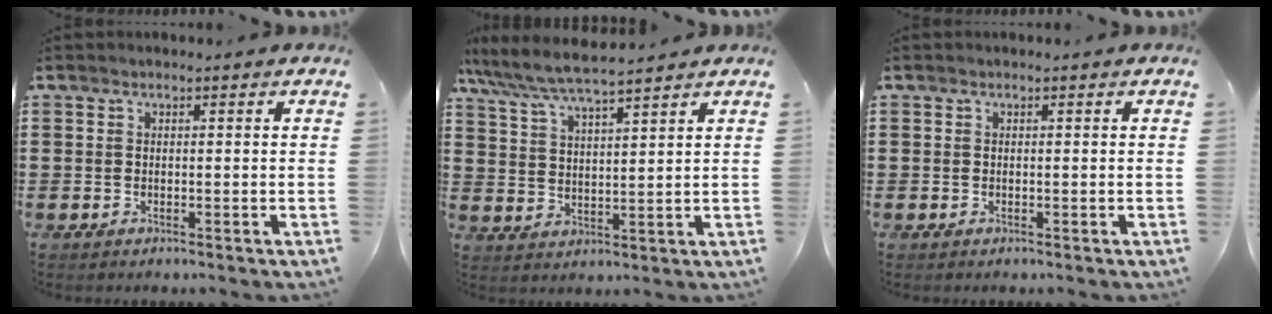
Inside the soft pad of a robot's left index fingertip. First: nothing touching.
{"total": 6.0, "force": [5.4, 0.4, 2.5], "torque": [-0.069, -0.027, 0.094]}
{"total": 0.0}